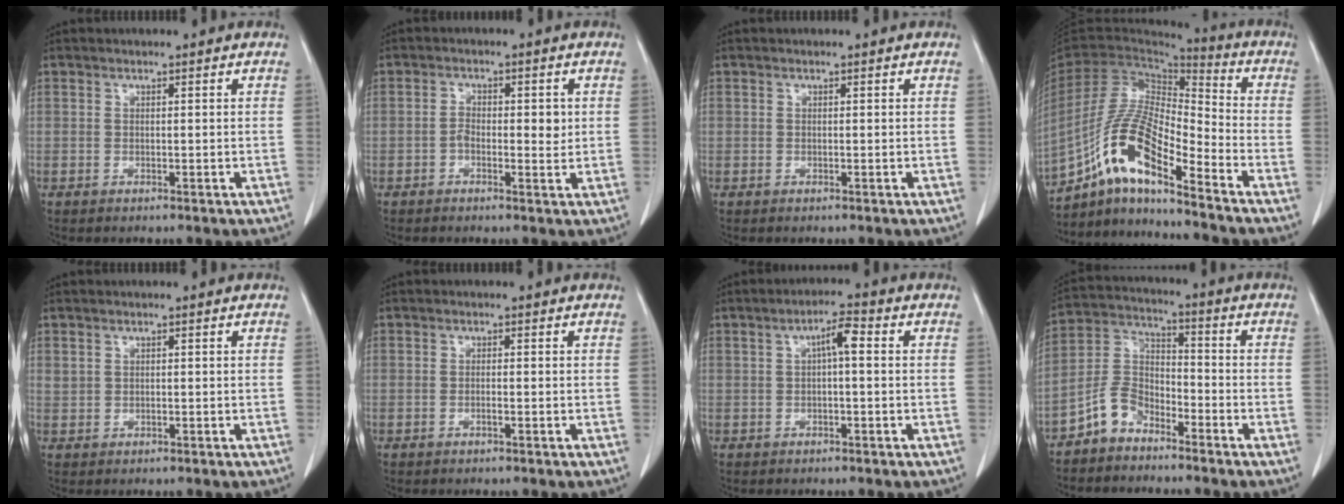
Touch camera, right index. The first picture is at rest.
{"total": 3.7, "force": [-0.2, 1.9, 3.2], "torque": [-0.045, 0.005, -0.004]}
{"total": 0.0}
{"total": 14.4, "force": [-8.6, 2.9, 11.1], "torque": [-0.232, 0.007, -0.160]}
{"total": 0.9, "force": [0.5, 0.7, 0.3], "torque": [0.000, 0.007, 0.009]}
{"total": 0.7, "force": [-0.3, 0.1, 0.6], "torque": [-0.013, 0.001, -0.005]}
{"total": 3.7, "force": [0.6, 0.7, 3.5], "torque": [-0.060, 0.013, 0.006]}
{"total": 6.4, "force": [-4.6, 4.0, 2.0], "torque": [-0.047, 0.008, -0.093]}